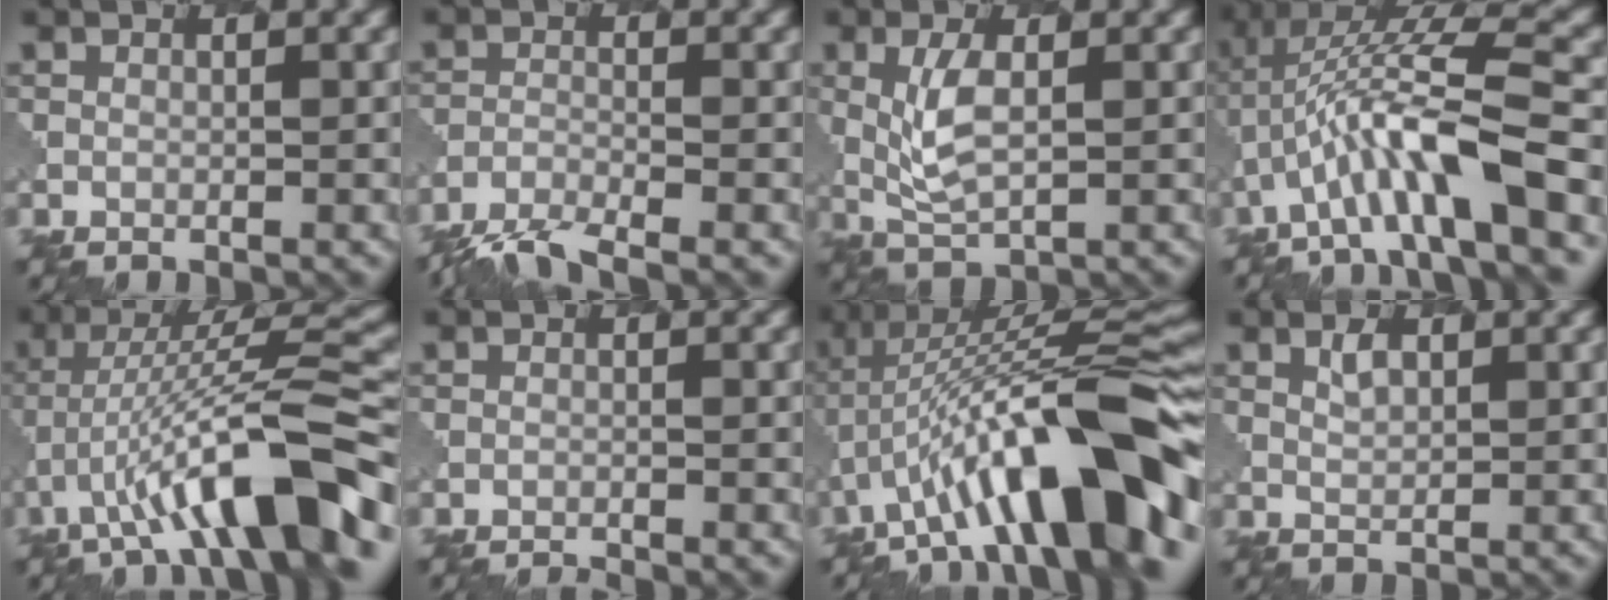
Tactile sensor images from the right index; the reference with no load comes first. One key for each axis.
{"total": 4.9, "fx": -4.4, "fy": 0.8, "fz": 2.1, "tx": -0.048, "ty": -0.011, "tz": -0.085}
{"total": 3.7, "fx": 1.0, "fy": 1.4, "fz": 3.3, "tx": -0.082, "ty": -0.003, "tz": 0.020}
{"total": 9.2, "fx": -2.5, "fy": 2.3, "fz": 8.6, "tx": -0.163, "ty": 0.020, "tz": -0.043}
{"total": 11.0, "fx": -4.8, "fy": 2.4, "fz": 9.6, "tx": -0.151, "ty": 0.022, "tz": -0.074}
{"total": 1.4, "fx": -1.4, "fy": 0.2, "fz": 0.2, "tx": 0.001, "ty": 0.000, "tz": -0.025}
{"total": 13.5, "fx": -4.7, "fy": 3.8, "fz": 12.0, "tx": -0.182, "ty": 0.030, "tz": -0.069}
{"total": 1.7, "fx": 1.5, "fy": 0.4, "fz": 0.7, "tx": -0.016, "ty": -0.001, "tz": 0.029}